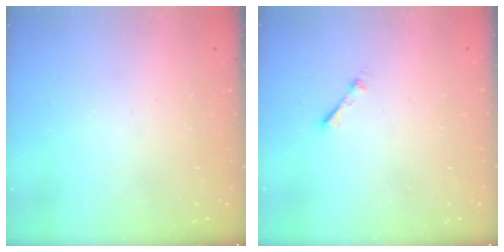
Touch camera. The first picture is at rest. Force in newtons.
{"total": 1.7, "press": 1.7, "slide": 0.2}